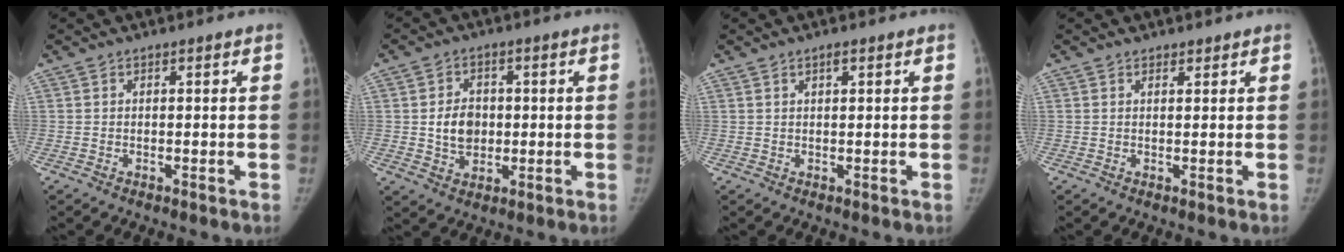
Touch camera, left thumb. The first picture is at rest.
{"total": 6.7, "force": [0.2, 5.2, 4.1], "torque": [-0.048, -0.002, 0.008]}
{"total": 1.4, "force": [0.9, 0.4, 1.0], "torque": [-0.013, -0.003, 0.014]}
{"total": 1.4, "force": [1.2, 0.7, 0.3], "torque": [0.003, -0.007, 0.017]}